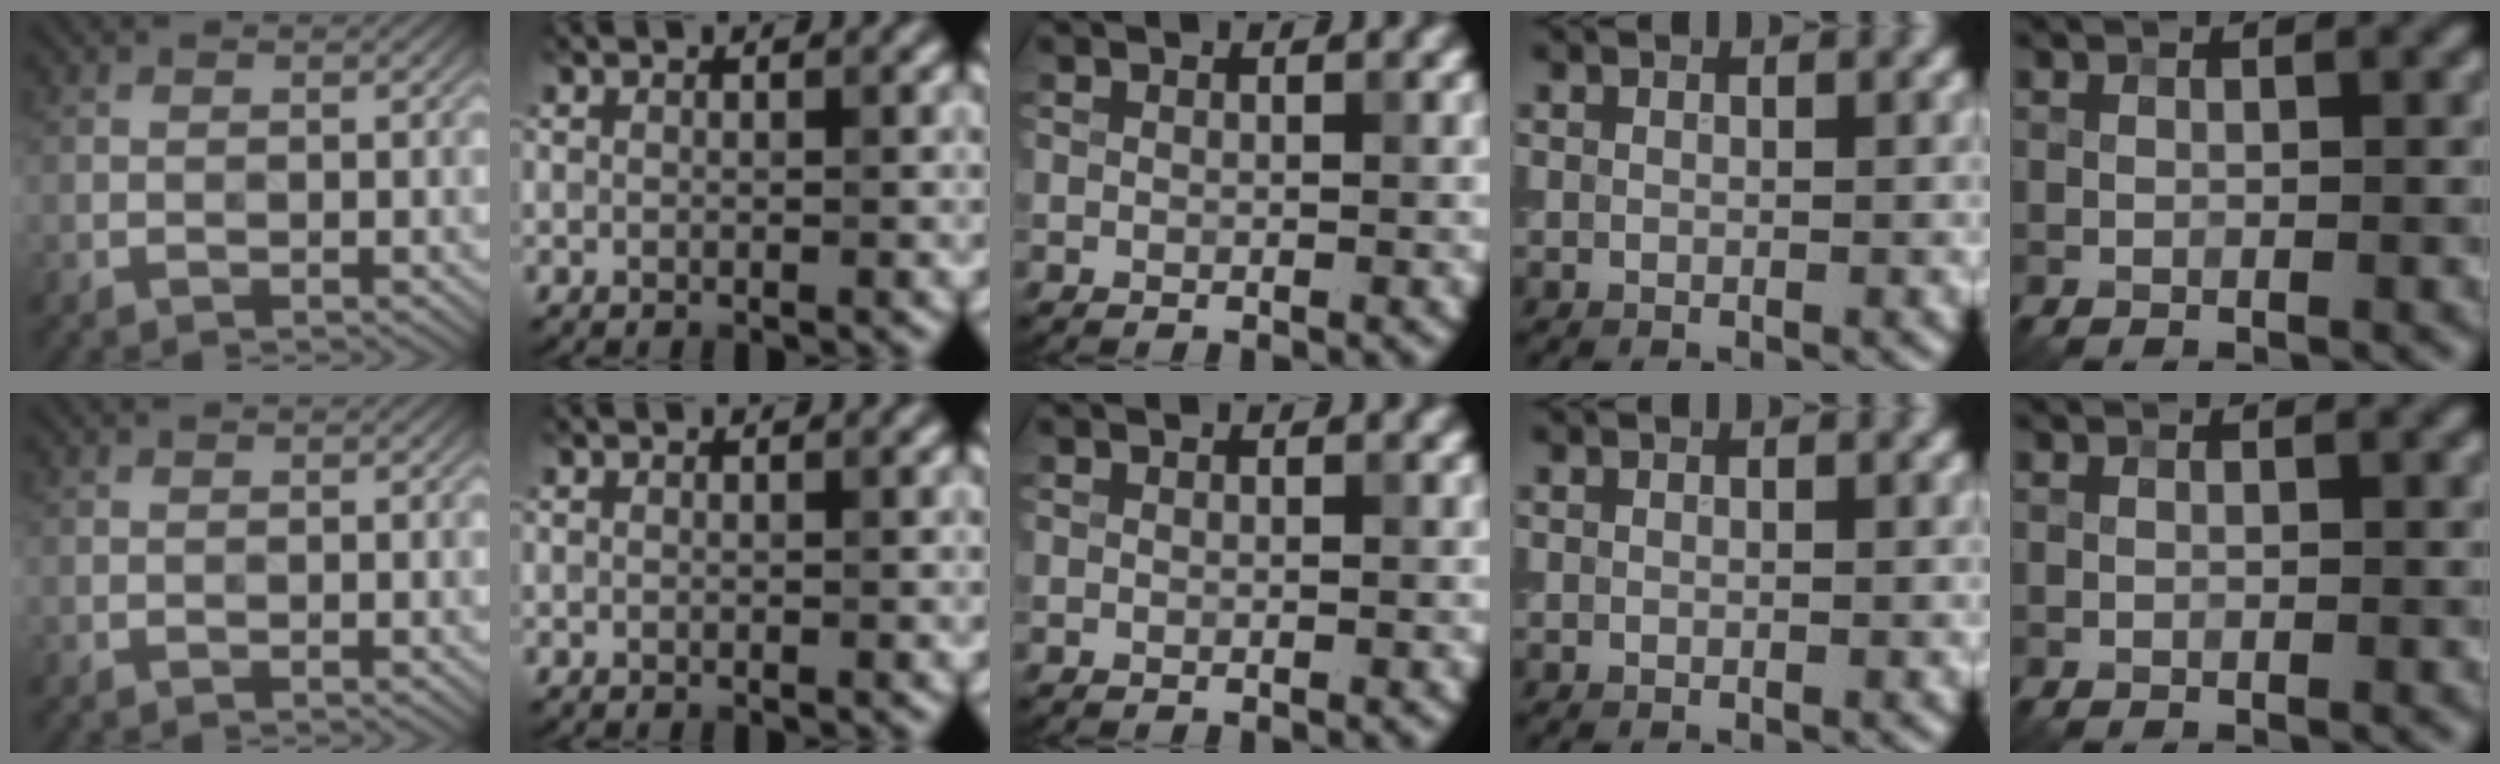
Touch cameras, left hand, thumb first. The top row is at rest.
{}